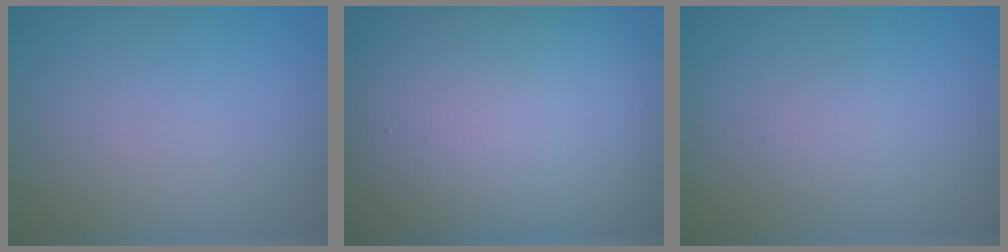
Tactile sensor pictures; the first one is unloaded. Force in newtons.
{"total": 24.2, "press": 24.2, "slide": 1.2}
{"total": 1.1, "press": 1.1, "slide": 0.1}